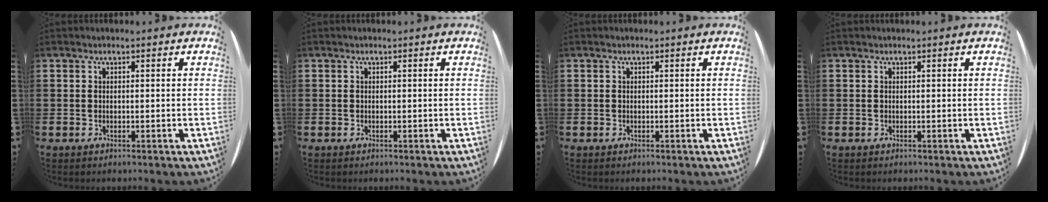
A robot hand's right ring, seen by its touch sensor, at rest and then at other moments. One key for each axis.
{"total": 0.0}
{"total": 0.0}
{"total": 0.0}